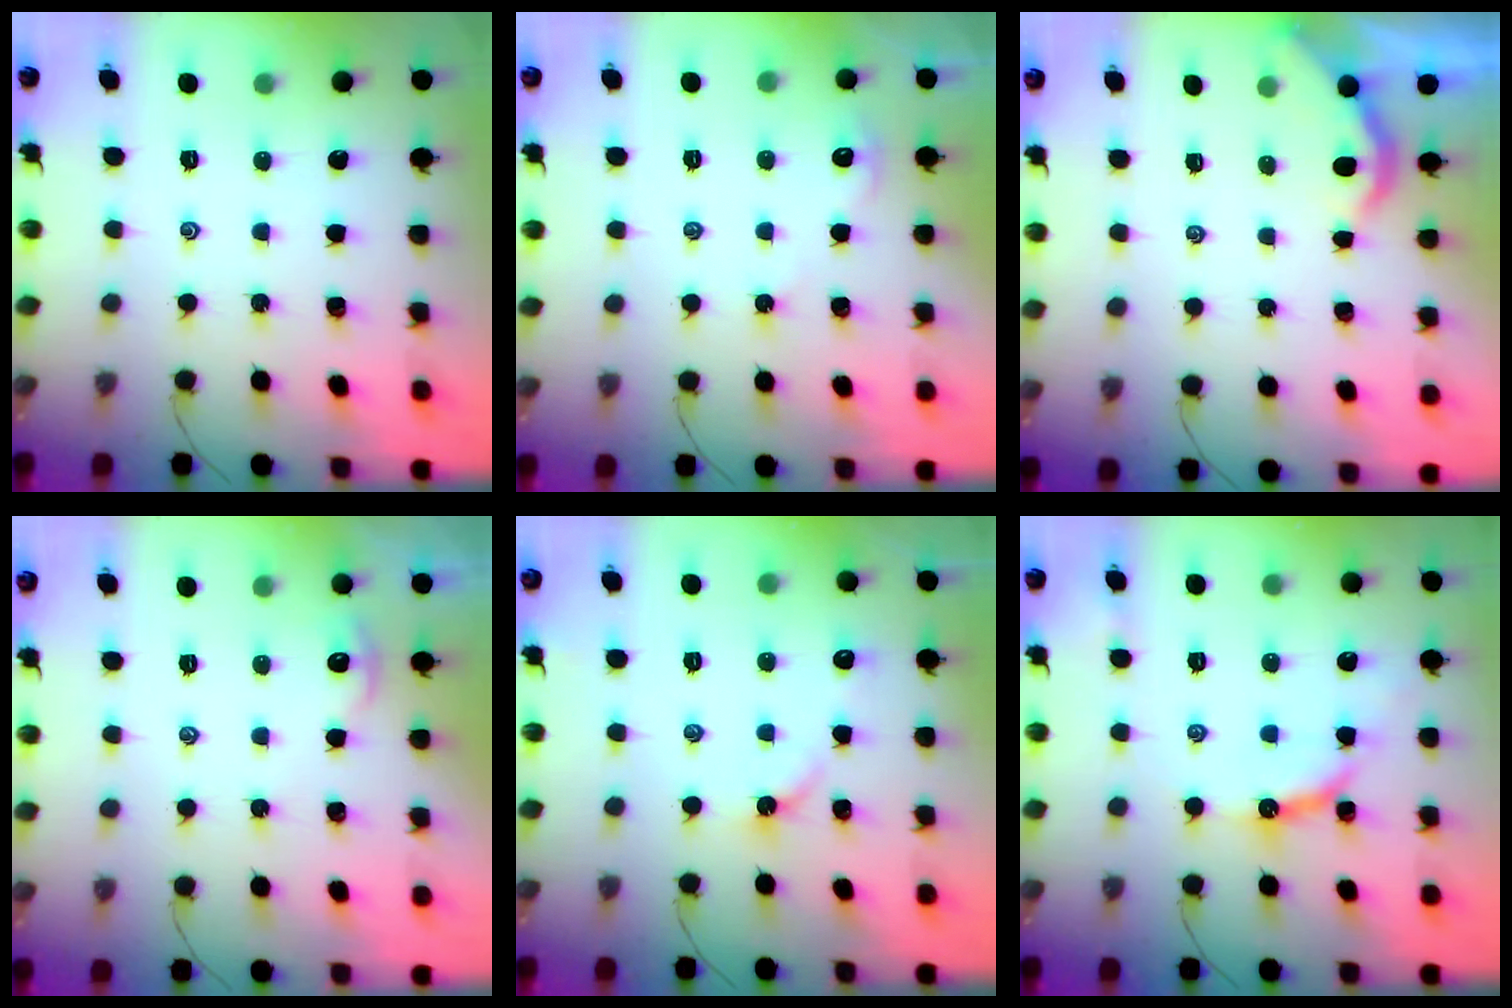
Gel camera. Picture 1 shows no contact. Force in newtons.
{"total": 2.6, "press": 2.6, "slide": 0.3}
{"total": 2.2, "press": 2.2, "slide": 0.1}
{"total": 2.4, "press": 2.3, "slide": 0.4}
{"total": 2.9, "press": 2.9, "slide": 0.5}
{"total": 9.8, "press": 9.8, "slide": 0.4}